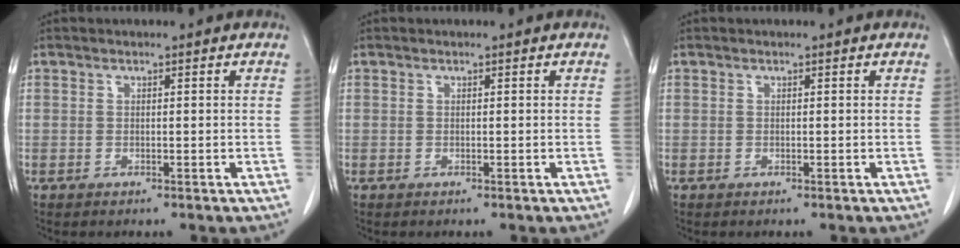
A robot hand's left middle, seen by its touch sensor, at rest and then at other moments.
{"total": 0.0}
{"total": 0.0}